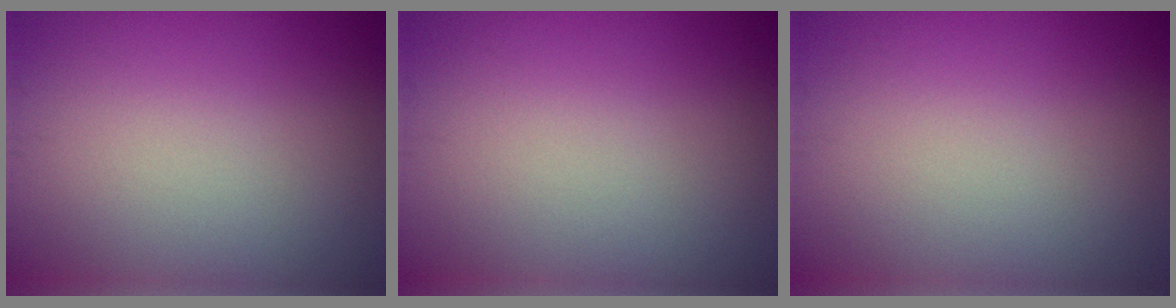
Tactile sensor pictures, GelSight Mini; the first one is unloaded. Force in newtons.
{"total": 0.0}
{"total": 0.0}